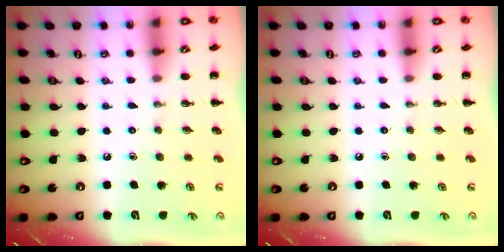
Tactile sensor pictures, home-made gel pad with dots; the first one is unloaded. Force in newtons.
{"total": 0.0}